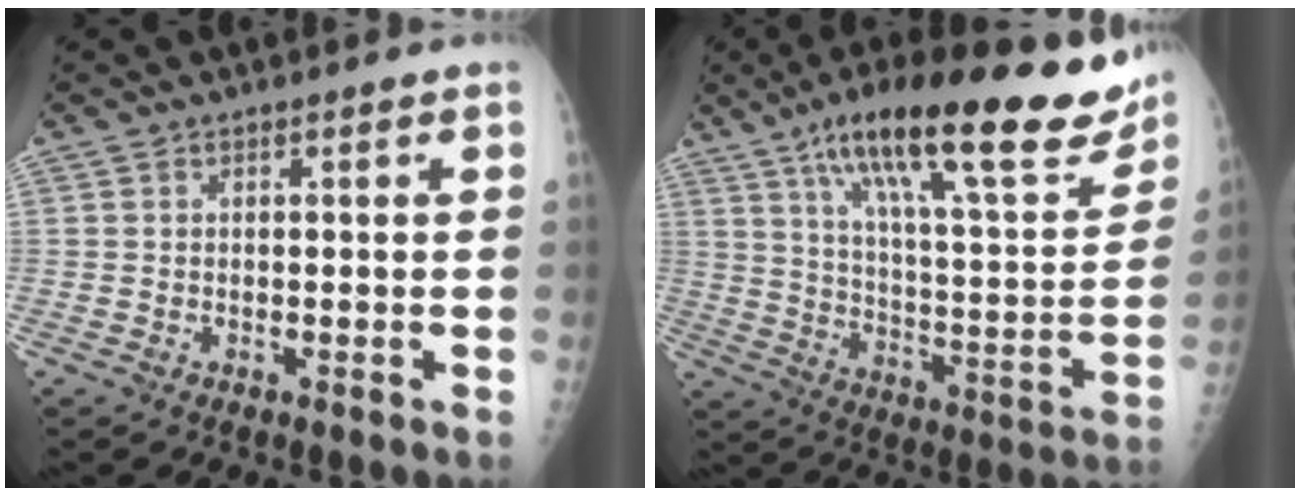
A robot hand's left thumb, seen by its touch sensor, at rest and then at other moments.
{"total": 29.1, "force": [18.5, 7.3, 21.2], "torque": [-0.291, -0.047, 0.285]}